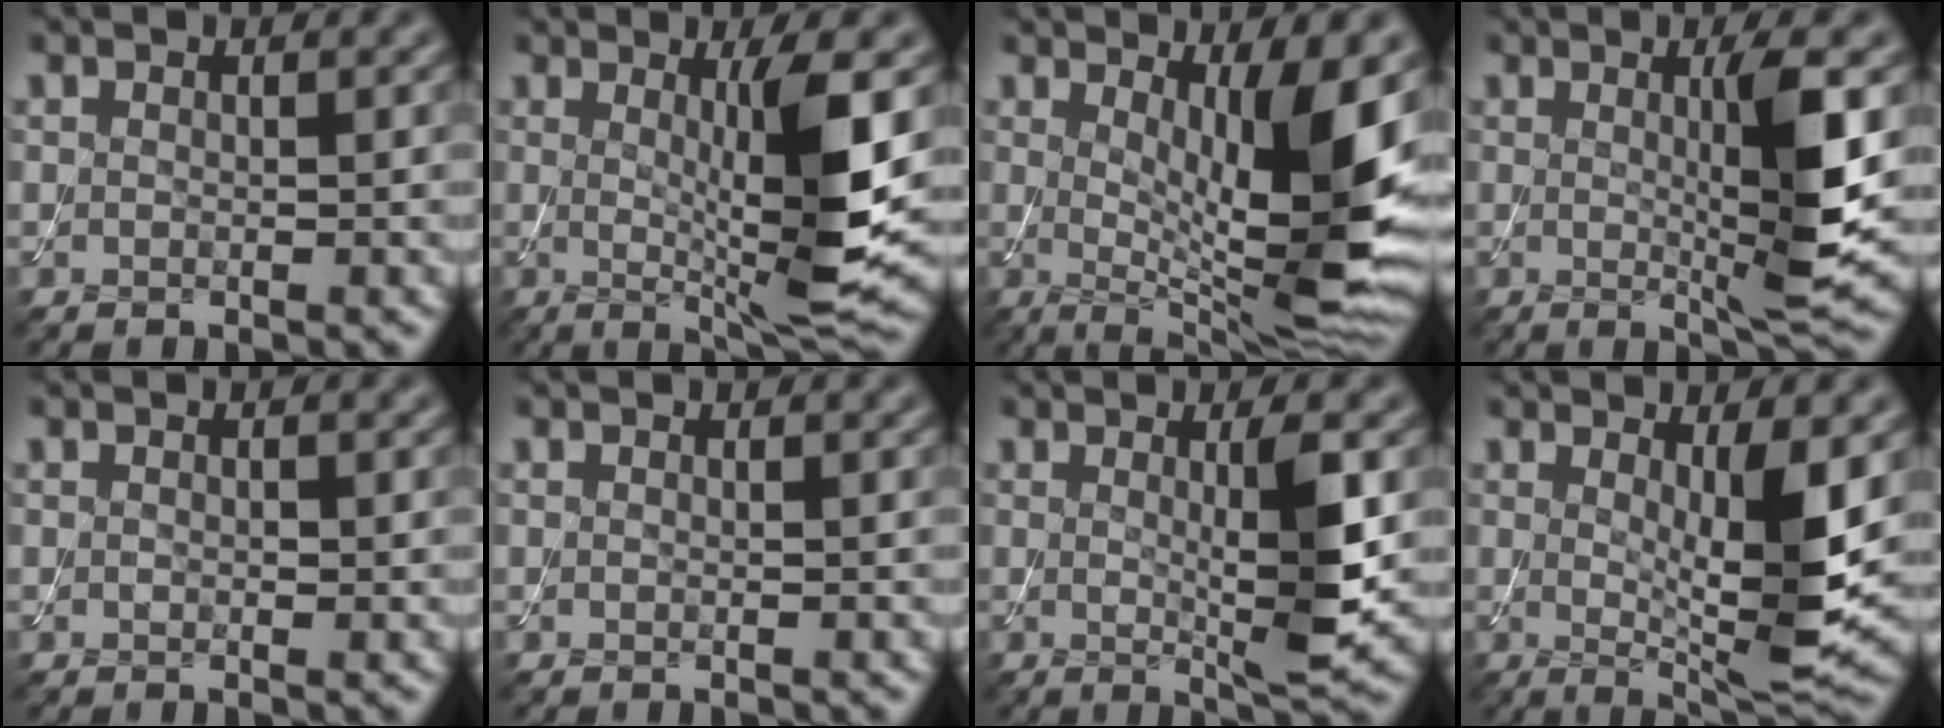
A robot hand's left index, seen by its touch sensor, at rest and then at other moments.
{"total": 7.9, "force": [0.8, 1.2, 7.7], "torque": [-0.119, -0.017, 0.022]}
{"total": 11.7, "force": [1.6, 3.4, 11.1], "torque": [-0.156, -0.023, 0.032]}
{"total": 6.5, "force": [0.4, 0.8, 6.4], "torque": [-0.104, -0.009, 0.015]}
{"total": 0.6, "force": [0.0, 0.4, 0.5], "torque": [-0.007, -0.001, 0.000]}
{"total": 0.0}
{"total": 4.9, "force": [0.4, 0.7, 4.9], "torque": [-0.078, -0.010, 0.011]}
{"total": 6.4, "force": [0.9, 1.3, 6.3], "torque": [-0.098, -0.022, 0.022]}